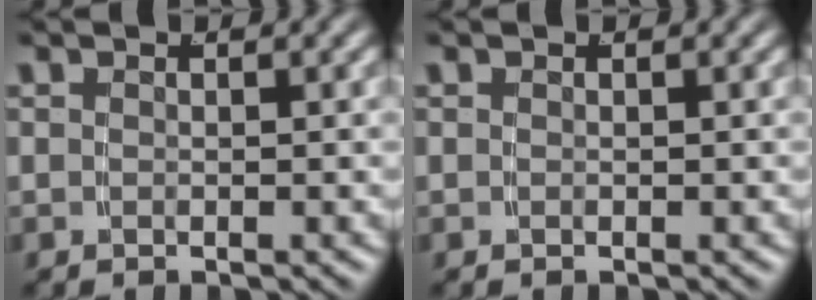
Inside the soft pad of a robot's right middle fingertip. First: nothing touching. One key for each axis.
{"total": 0.0}